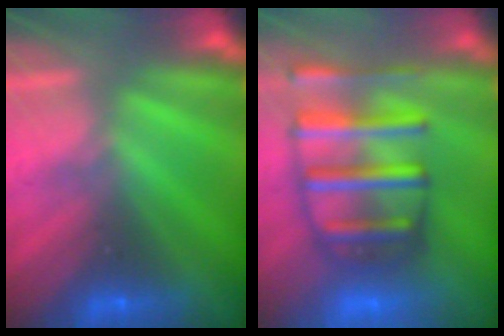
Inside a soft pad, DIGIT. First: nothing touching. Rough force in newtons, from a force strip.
{"total": 7.0}